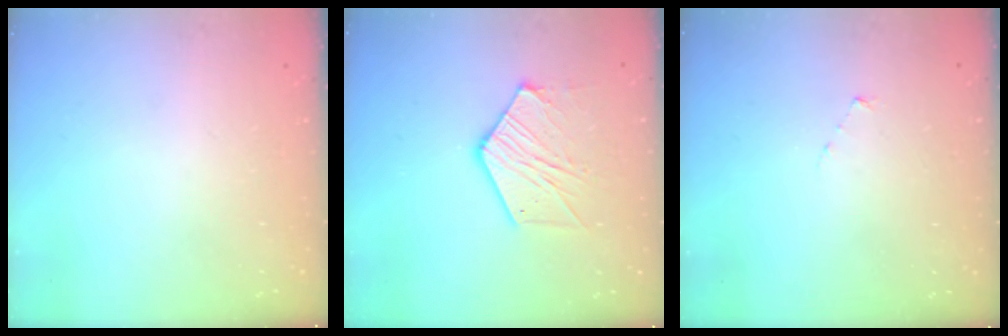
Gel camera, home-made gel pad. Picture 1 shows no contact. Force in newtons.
{"total": 11.5, "press": 11.5, "slide": 1.1}
{"total": 2.7, "press": 2.7, "slide": 0.3}